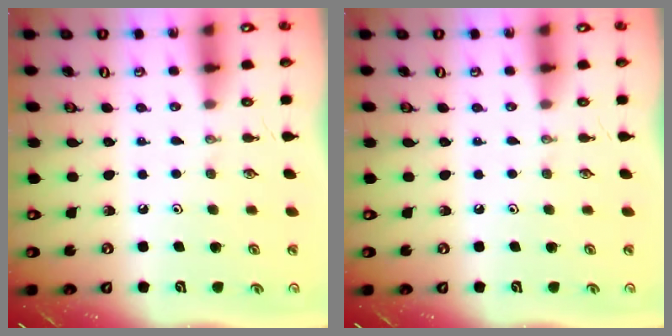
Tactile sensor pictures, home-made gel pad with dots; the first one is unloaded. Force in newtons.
{"total": 0.0}